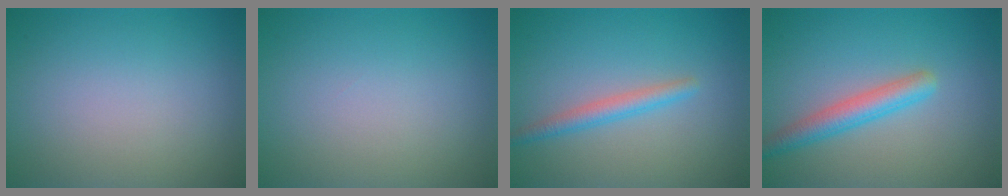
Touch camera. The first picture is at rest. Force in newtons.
{"total": 0.0}
{"total": 2.1, "press": 2.1, "slide": 0.1}
{"total": 3.0, "press": 3.0, "slide": 0.2}